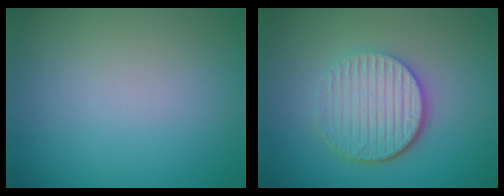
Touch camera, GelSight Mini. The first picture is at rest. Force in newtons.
{"total": 5.3, "press": 3.8, "slide": 3.6}